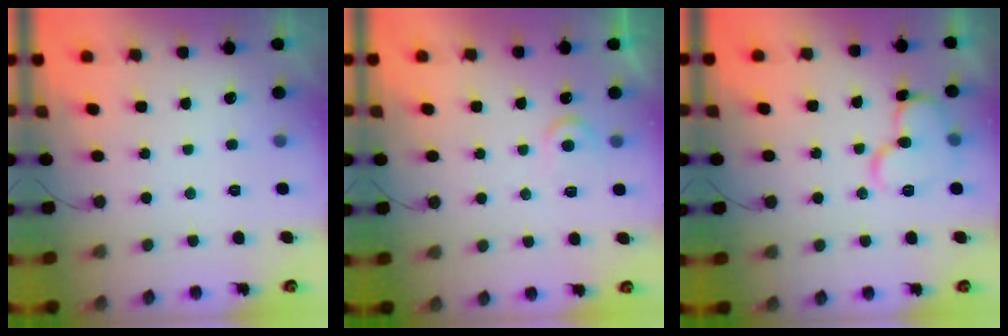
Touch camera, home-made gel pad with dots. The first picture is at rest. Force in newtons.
{"total": 5.0, "press": 5.0, "slide": 0.5}
{"total": 11.3, "press": 11.2, "slide": 1.2}